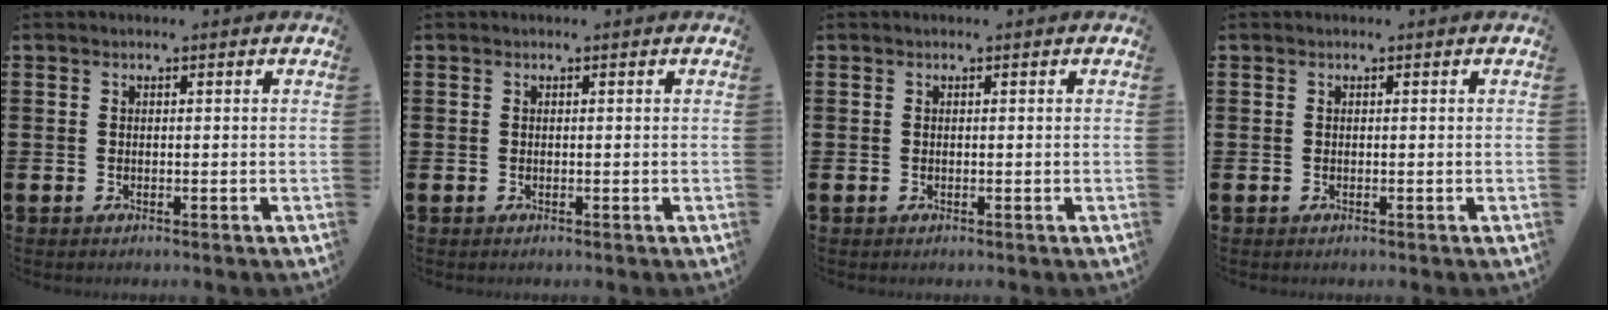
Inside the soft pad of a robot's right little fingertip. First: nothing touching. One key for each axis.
{"total": 0.0}
{"total": 0.0}
{"total": 0.0}